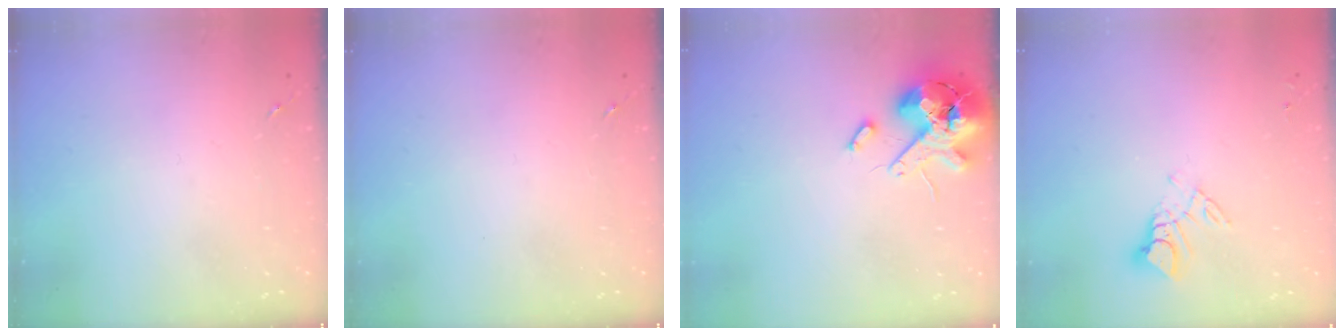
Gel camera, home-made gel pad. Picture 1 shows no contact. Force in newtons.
{"total": 0.0}
{"total": 13.2, "press": 13.0, "slide": 2.2}
{"total": 6.8, "press": 6.8, "slide": 0.5}